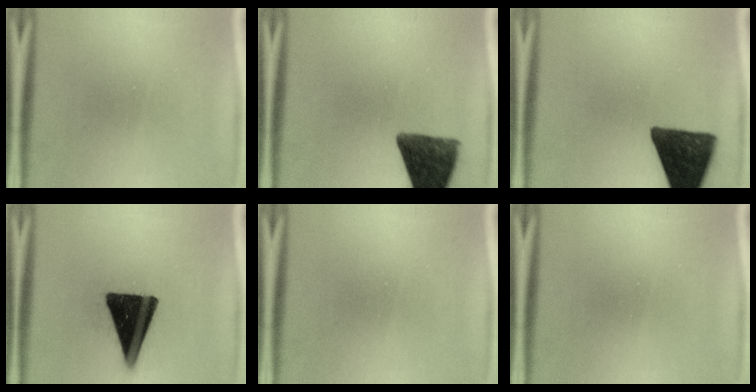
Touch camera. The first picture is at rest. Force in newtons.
{"total": 11.2}
{"total": 13.3}
{"total": 17.4}
{"total": 0.0}
{"total": 0.0}